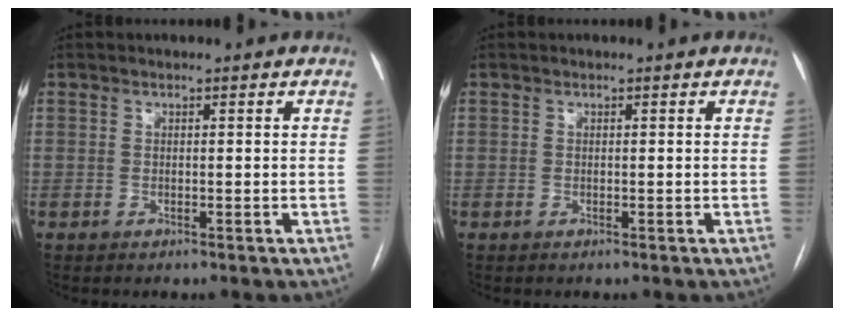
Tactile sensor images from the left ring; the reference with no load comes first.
{"total": 0.0}